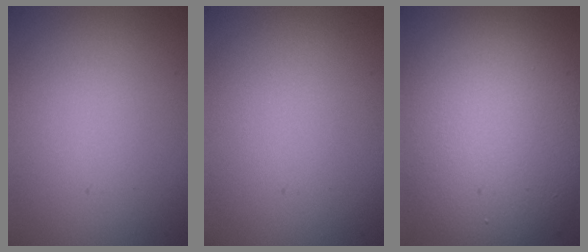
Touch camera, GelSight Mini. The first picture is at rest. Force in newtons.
{"total": 0.0}
{"total": 10.6, "press": 10.5, "slide": 0.4}